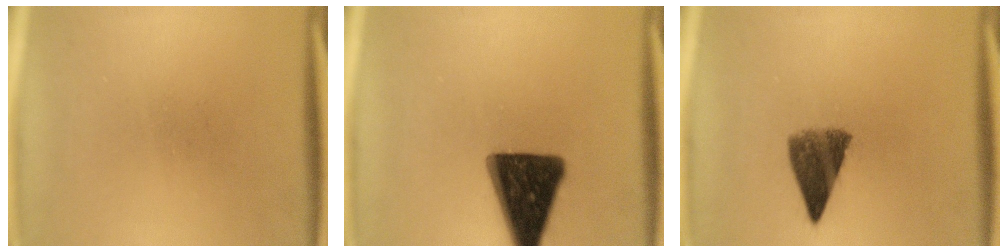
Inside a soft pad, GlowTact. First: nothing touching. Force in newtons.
{"total": 15.8}
{"total": 6.7}